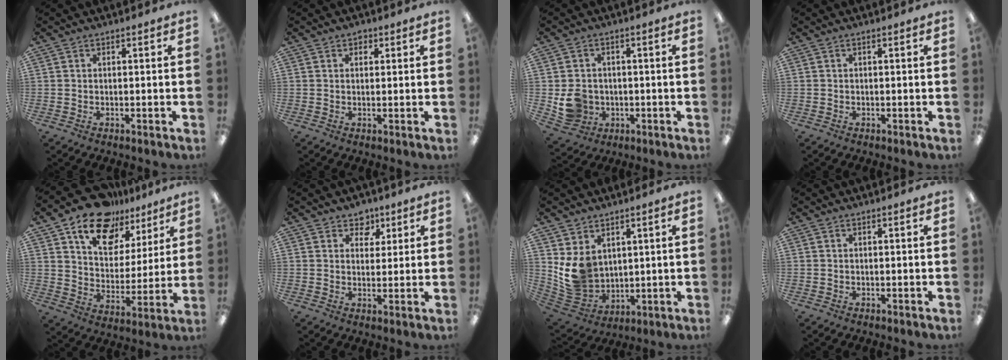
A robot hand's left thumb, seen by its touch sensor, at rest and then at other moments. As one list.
[{"total": 1.6, "force": [1.0, 1.2, 0.4], "torque": [-0.001, -0.002, 0.017]}, {"total": 6.9, "force": [-0.4, 6.5, 2.4], "torque": [-0.050, 0.010, 0.002]}, {"total": 0.0}, {"total": 16.1, "force": [11.8, 9.0, 6.1], "torque": [-0.108, -0.075, 0.215]}, {"total": 5.4, "force": [3.5, 4.0, 1.2], "torque": [-0.007, -0.016, 0.060]}, {"total": 9.6, "force": [4.0, 7.7, 4.0], "torque": [-0.108, -0.026, 0.085]}, {"total": 0.0}]